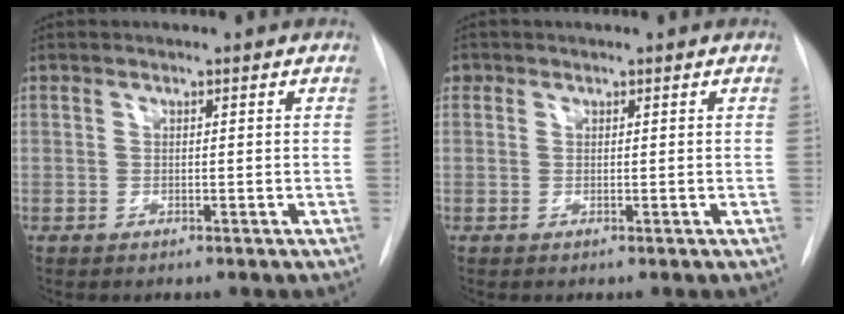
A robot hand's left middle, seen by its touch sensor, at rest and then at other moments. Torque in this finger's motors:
{"motor_torque": [0.05, -0.05, -0.03, -0.01]}